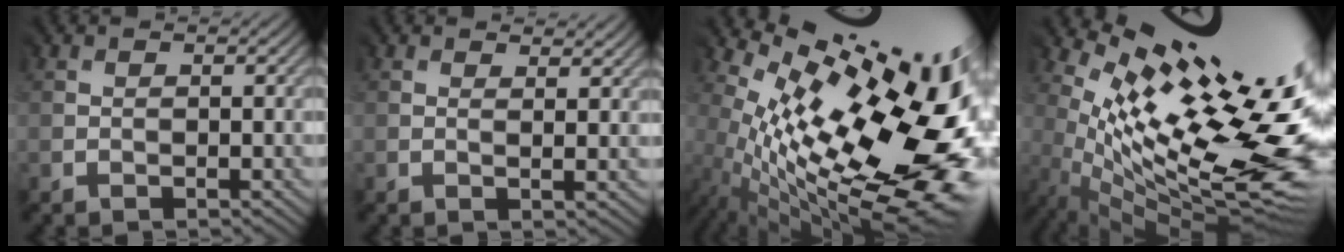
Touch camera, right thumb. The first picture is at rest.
{"total": 3.7, "force": [2.5, 1.0, 2.5], "torque": [-0.033, 0.003, 0.032]}
{"total": 16.5, "force": [1.4, 6.4, 15.2], "torque": [-0.233, -0.020, 0.042]}
{"total": 14.9, "force": [3.1, 4.6, 13.8], "torque": [-0.220, -0.001, 0.078]}